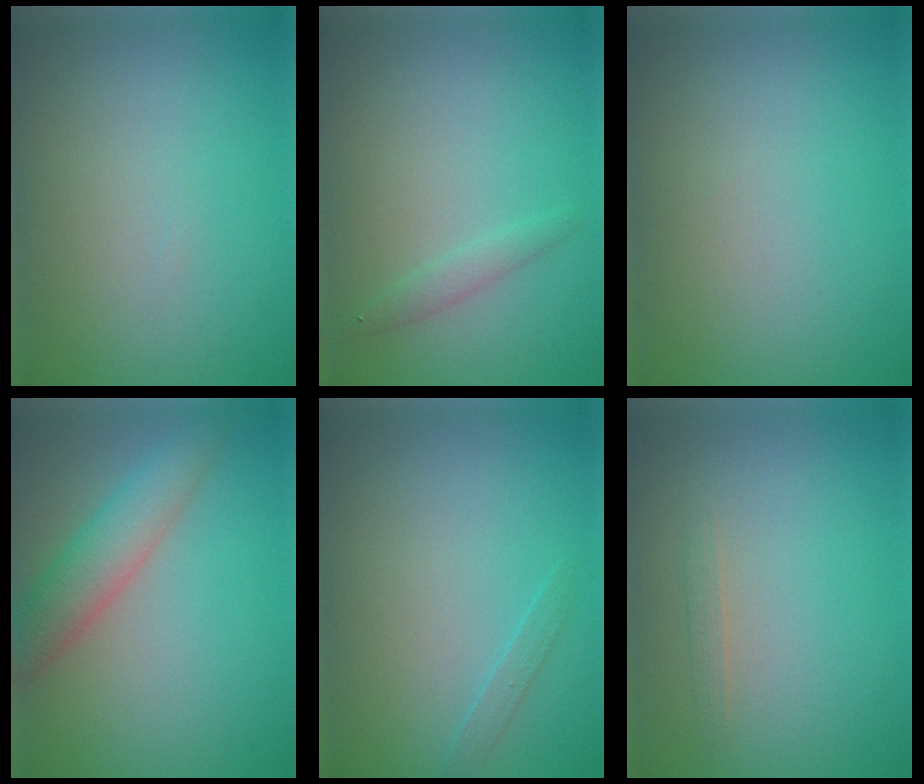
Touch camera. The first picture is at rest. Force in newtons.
{"total": 1.2, "press": 1.2, "slide": 0.0}
{"total": 0.0}
{"total": 4.1, "press": 4.1, "slide": 0.2}
{"total": 0.8, "press": 0.8, "slide": 0.1}
{"total": 0.6, "press": 0.6, "slide": 0.0}